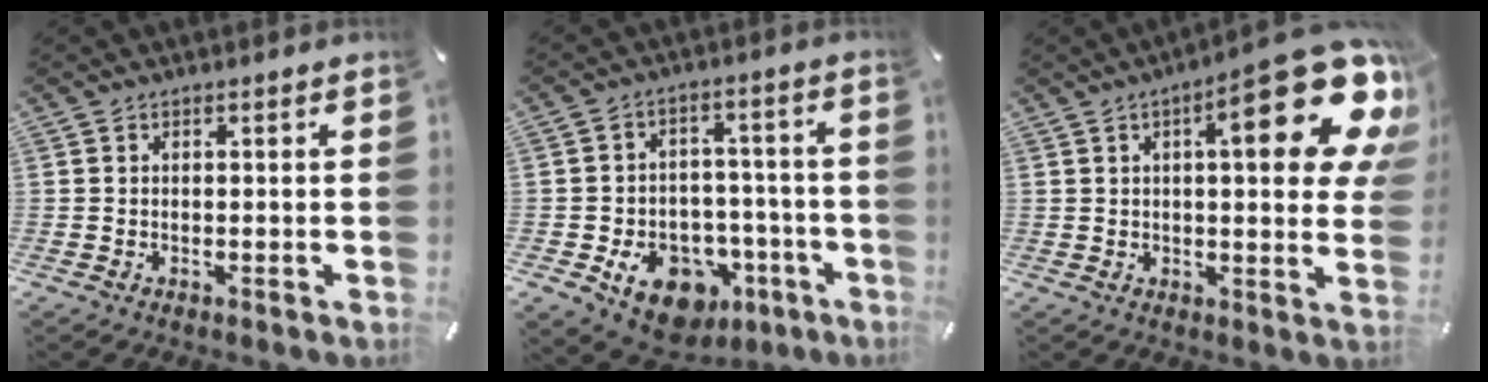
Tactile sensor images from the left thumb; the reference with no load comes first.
{"total": 12.7, "force": [-6.0, 9.3, 6.2], "torque": [-0.084, 0.042, -0.093]}
{"total": 22.2, "force": [9.4, 6.5, 19.0], "torque": [-0.253, -0.057, 0.136]}